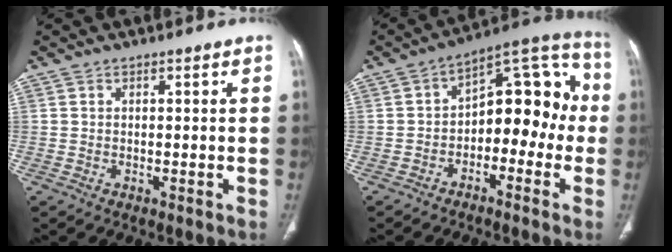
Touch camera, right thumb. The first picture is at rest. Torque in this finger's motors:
{"motor_torque": [-0.67, 1.06, 0.49, 0.51, 0.21]}